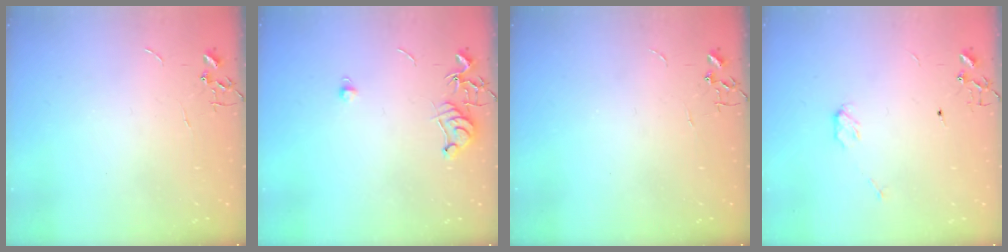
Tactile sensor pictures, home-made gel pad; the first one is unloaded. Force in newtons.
{"total": 7.0, "press": 6.9, "slide": 0.7}
{"total": 0.0}
{"total": 3.9, "press": 3.9, "slide": 0.3}